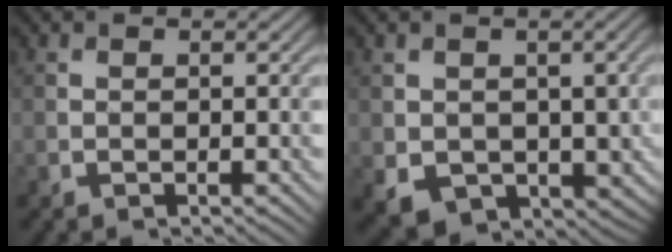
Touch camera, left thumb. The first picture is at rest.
{"total": 6.2, "force": [-0.8, 5.4, 3.0], "torque": [-0.074, -0.036, -0.002]}